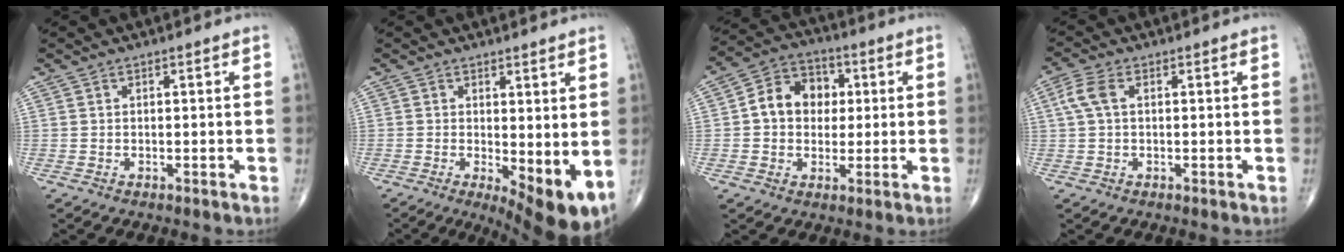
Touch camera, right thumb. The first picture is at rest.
{"total": 8.9, "force": [-0.6, 3.1, 8.4], "torque": [-0.115, -0.022, -0.001]}
{"total": 10.1, "force": [1.1, 8.1, 5.9], "torque": [-0.062, 0.020, 0.007]}
{"total": 4.2, "force": [0.8, 2.3, 3.4], "torque": [-0.093, 0.014, 0.013]}